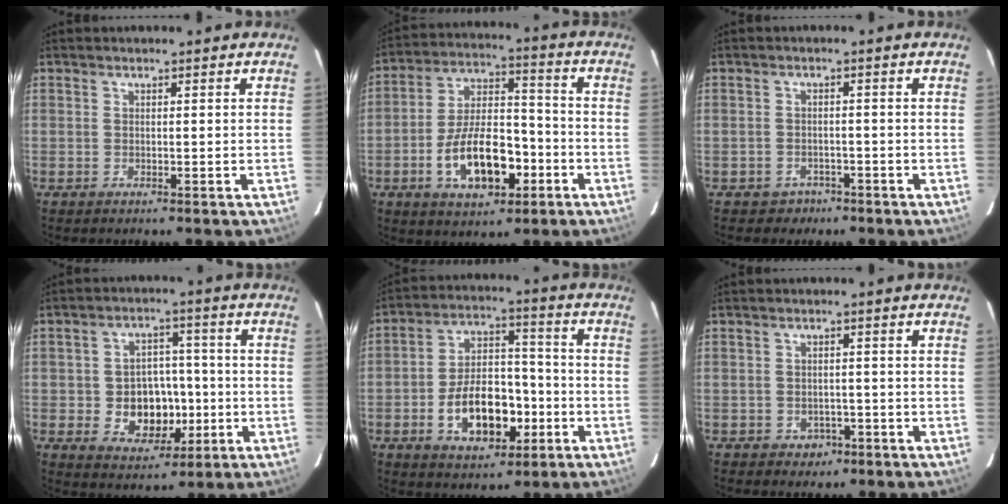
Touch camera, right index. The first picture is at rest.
{"total": 14.6, "force": [-5.7, 7.3, 11.3], "torque": [-0.216, 0.016, -0.084]}
{"total": 3.9, "force": [-2.4, 3.0, 0.1], "torque": [-0.016, 0.010, -0.032]}
{"total": 10.4, "force": [-2.4, 8.4, 5.7], "torque": [-0.122, 0.010, -0.021]}
{"total": 14.2, "force": [-5.1, 8.3, 10.4], "torque": [-0.197, 0.025, -0.068]}
{"total": 3.6, "force": [-1.7, 3.1, 0.5], "torque": [-0.018, 0.011, -0.017]}